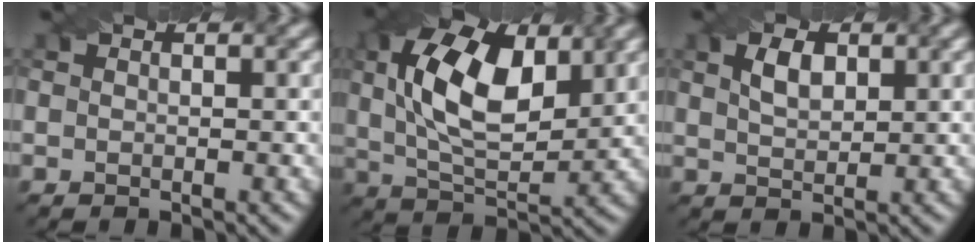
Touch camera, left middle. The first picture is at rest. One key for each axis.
{"total": 11.0, "fx": 3.0, "fy": 5.6, "fz": 8.9, "tx": -0.166, "ty": 0.012, "tz": 0.045}
{"total": 2.5, "fx": 1.1, "fy": 1.4, "fz": 1.8, "tx": -0.042, "ty": 0.004, "tz": 0.024}